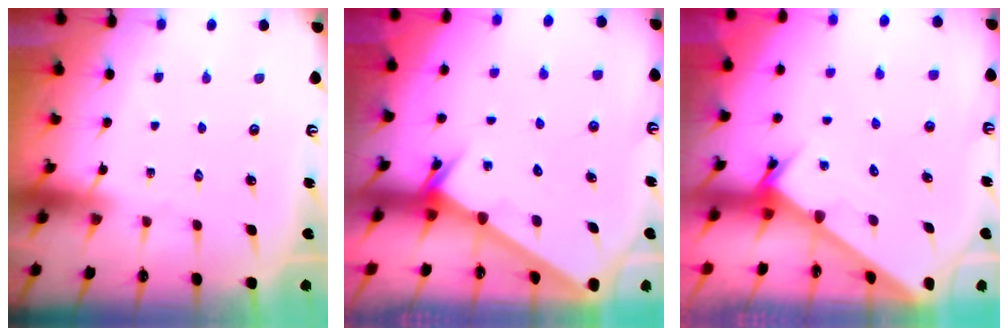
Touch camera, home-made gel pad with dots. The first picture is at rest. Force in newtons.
{"total": 2.7, "press": 2.7, "slide": 0.3}
{"total": 2.9, "press": 2.9, "slide": 0.1}